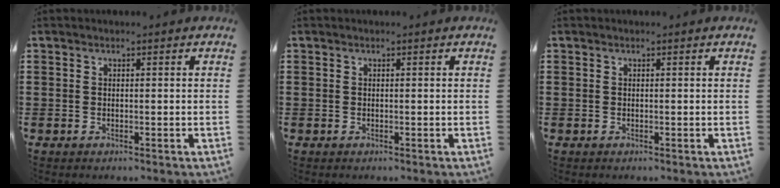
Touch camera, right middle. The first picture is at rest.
{"total": 0.0}
{"total": 0.0}